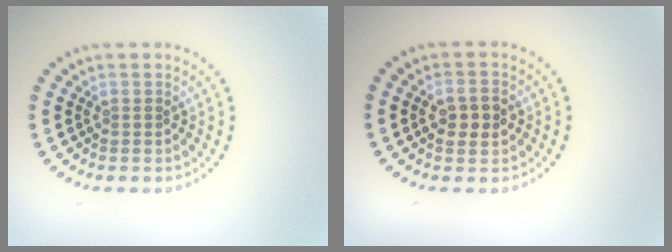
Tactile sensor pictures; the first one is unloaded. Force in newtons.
{"total": 2.6, "press": 2.6, "slide": 0.2}